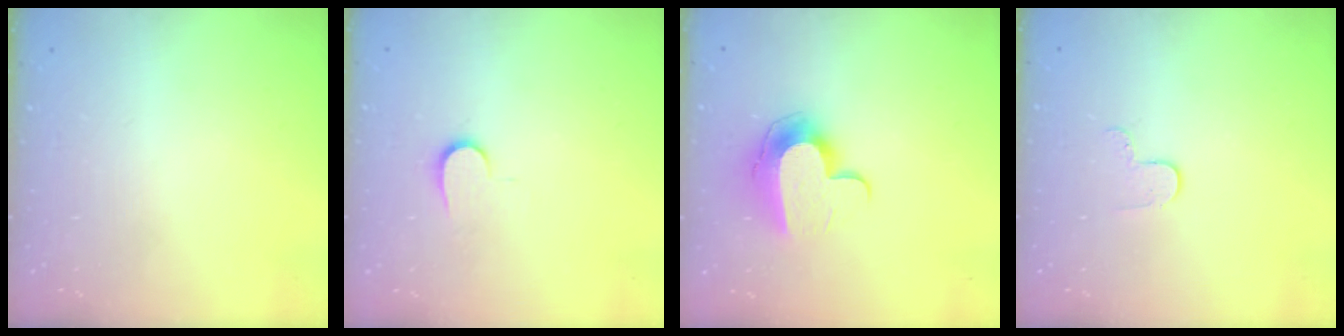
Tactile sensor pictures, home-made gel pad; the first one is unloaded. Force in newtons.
{"total": 5.4, "press": 5.4, "slide": 0.6}
{"total": 11.8, "press": 11.8, "slide": 0.5}
{"total": 4.7, "press": 4.6, "slide": 0.5}